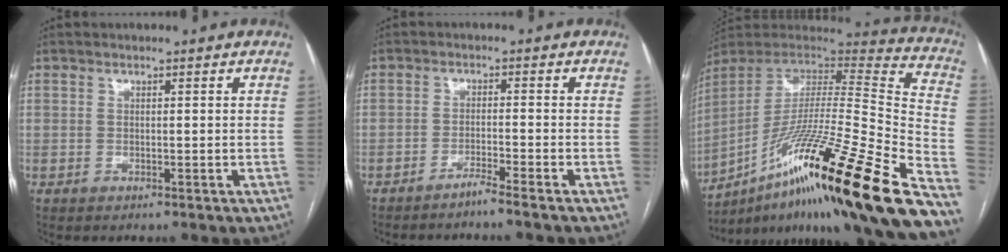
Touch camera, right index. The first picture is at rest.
{"total": 2.9, "force": [-2.4, -0.9, 1.2], "torque": [-0.033, -0.003, -0.046]}
{"total": 39.7, "force": [-24.2, 2.4, 31.4], "torque": [-0.433, -0.048, -0.390]}